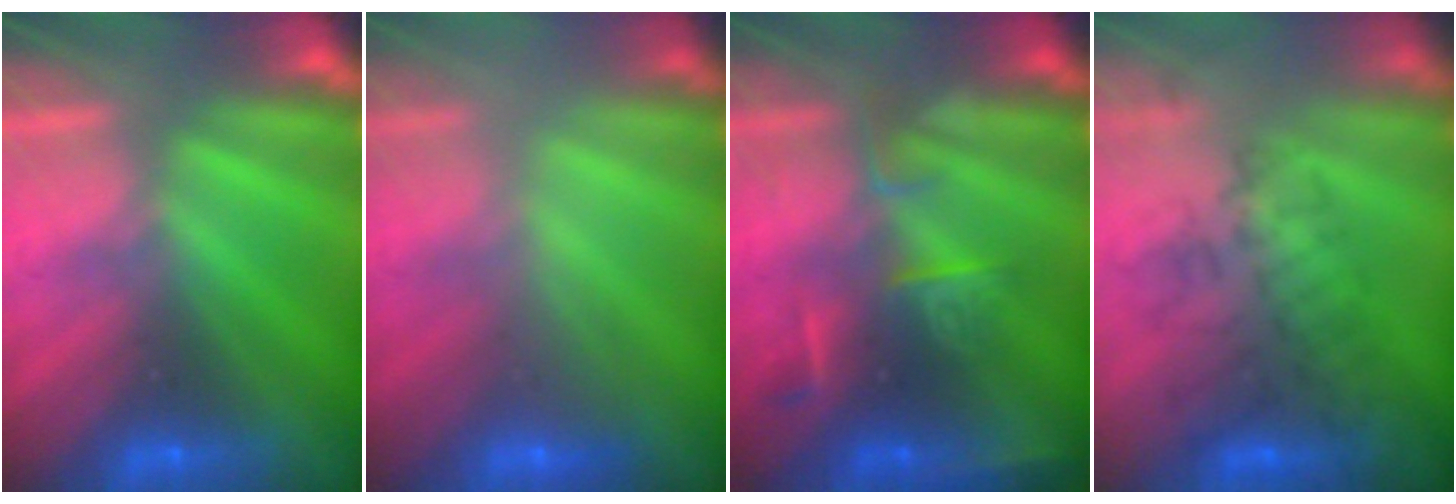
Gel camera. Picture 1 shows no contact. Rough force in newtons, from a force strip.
{"total": 2.1}
{"total": 2.5}
{"total": 4.7}